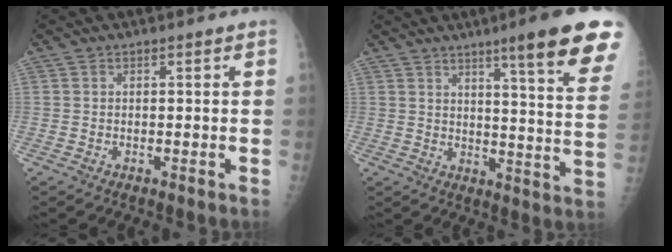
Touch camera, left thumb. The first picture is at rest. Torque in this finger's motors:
{"motor_torque": [3.37, 1.64, 1.43, -1.20, 0.34]}